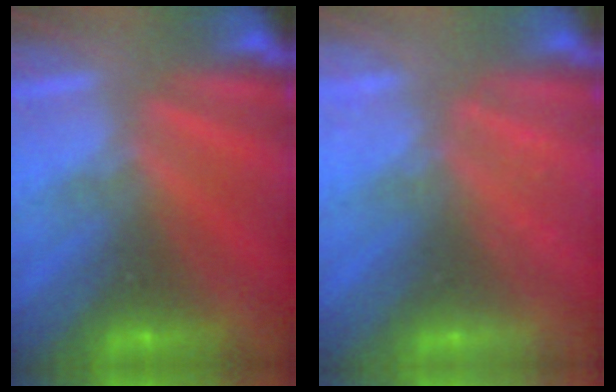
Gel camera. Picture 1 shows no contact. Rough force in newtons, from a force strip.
{"total": 2.3}